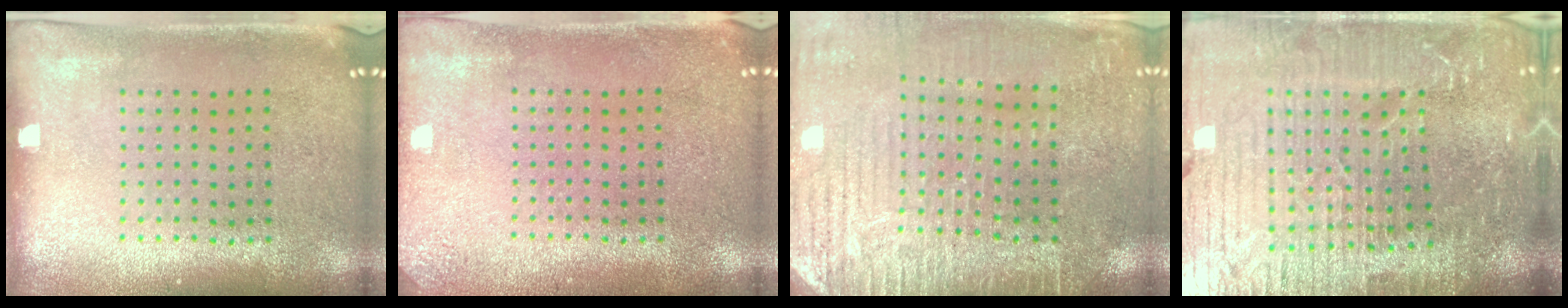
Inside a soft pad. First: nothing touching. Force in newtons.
{"total": 1.7, "press": 1.7, "slide": 0.2}
{"total": 3.4, "press": 3.4, "slide": 0.6}
{"total": 6.6, "press": 5.8, "slide": 3.1}